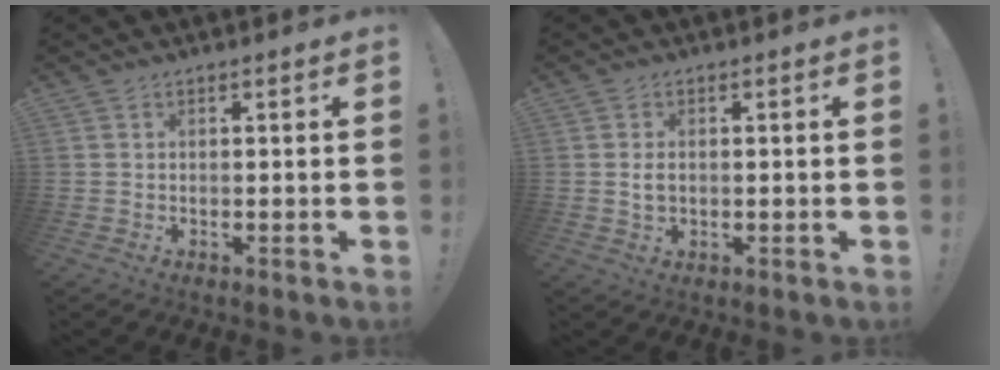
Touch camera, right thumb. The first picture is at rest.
{"total": 2.6, "force": [0.0, 1.7, 2.0], "torque": [-0.030, 0.002, -0.002]}